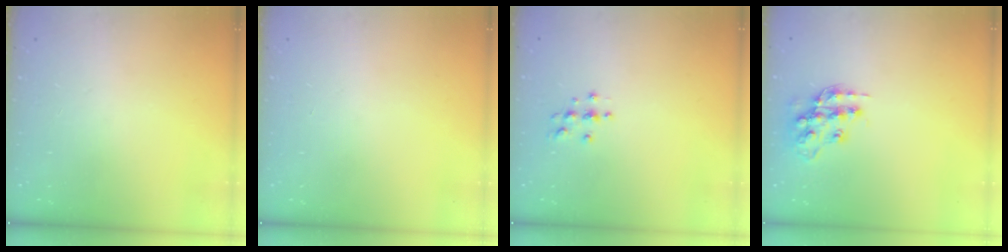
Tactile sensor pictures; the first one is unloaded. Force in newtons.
{"total": 0.0}
{"total": 3.7, "press": 3.6, "slide": 0.5}
{"total": 14.2, "press": 14.2, "slide": 0.9}